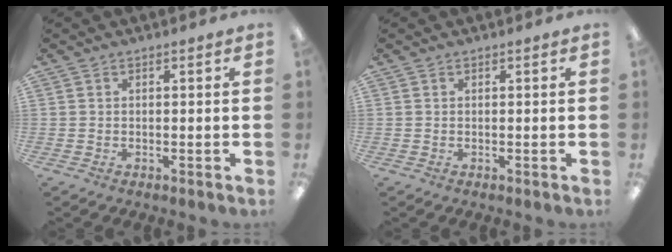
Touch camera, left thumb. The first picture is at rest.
{"total": 0.0}